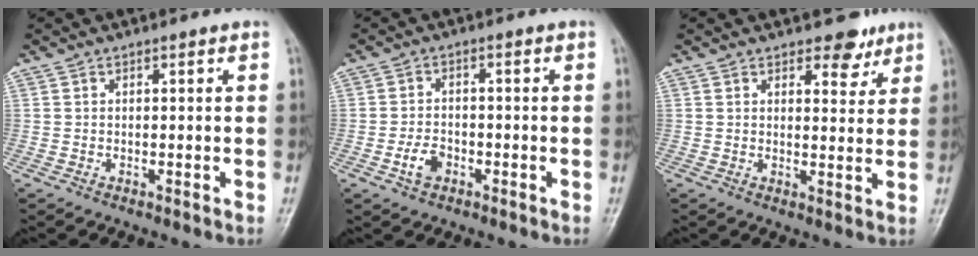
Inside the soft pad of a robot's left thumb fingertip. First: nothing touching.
{"total": 3.7, "force": [-1.7, 2.4, 2.3], "torque": [-0.036, 0.015, -0.032]}
{"total": 4.8, "force": [3.5, 2.4, 2.1], "torque": [0.001, -0.022, 0.049]}